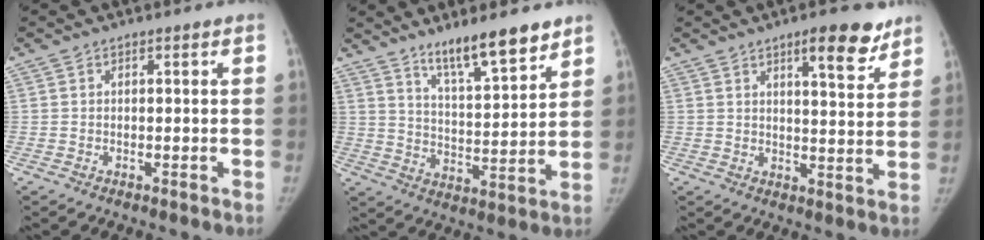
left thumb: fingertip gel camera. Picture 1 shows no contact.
{"total": 12.0, "force": [9.2, 2.2, 7.4], "torque": [-0.106, -0.064, 0.159]}
{"total": 9.3, "force": [6.1, 2.7, 6.4], "torque": [-0.065, -0.035, 0.084]}